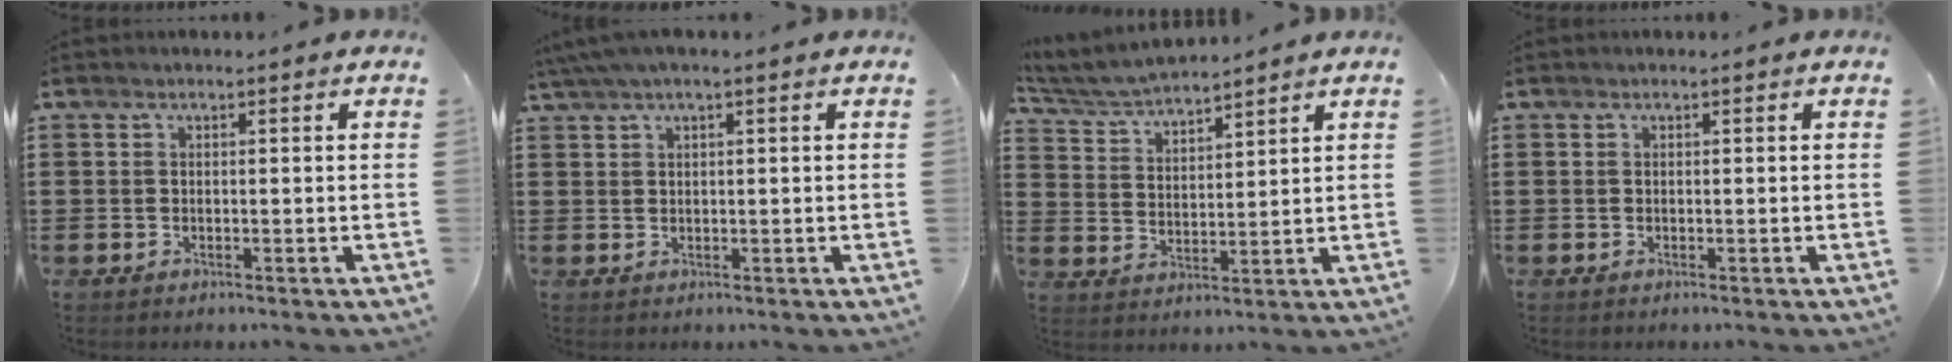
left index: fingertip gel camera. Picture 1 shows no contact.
{"total": 2.7, "force": [1.6, 0.3, 2.1], "torque": [-0.043, 0.002, 0.030]}
{"total": 5.0, "force": [4.8, 0.3, 1.1], "torque": [-0.042, -0.024, 0.085]}
{"total": 0.0}